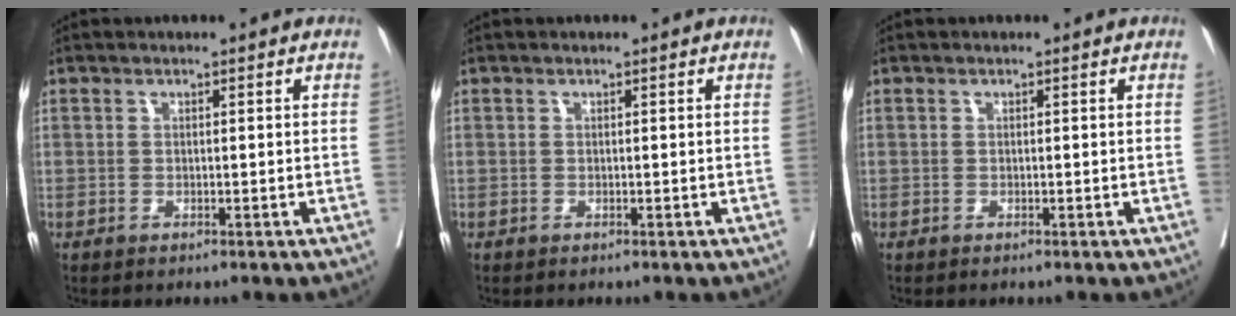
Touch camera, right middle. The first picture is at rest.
{"total": 0.0}
{"total": 0.0}